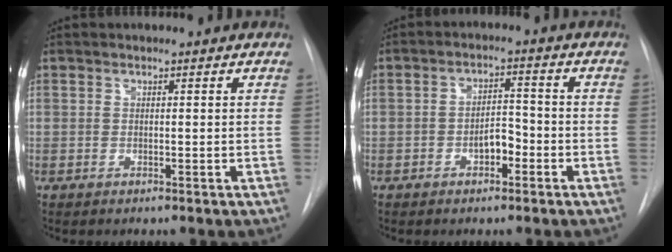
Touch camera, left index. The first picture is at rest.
{"total": 4.1, "force": [-2.2, 1.9, 2.8], "torque": [-0.045, 0.008, -0.036]}